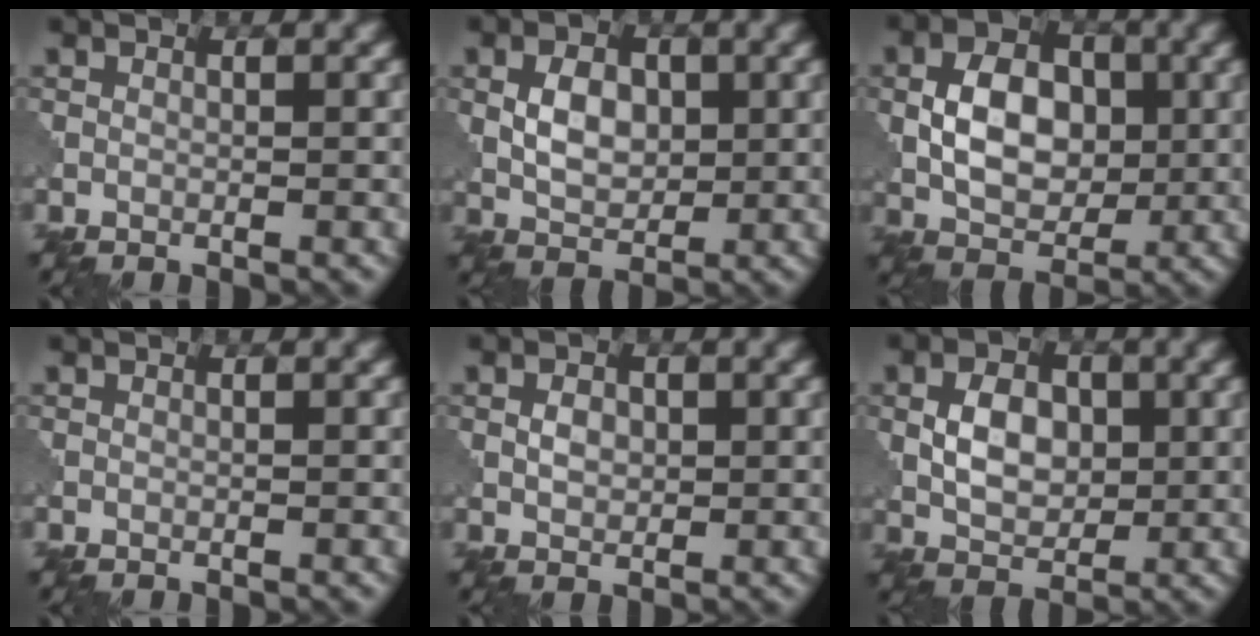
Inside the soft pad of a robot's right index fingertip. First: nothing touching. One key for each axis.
{"total": 3.9, "fx": 0.5, "fy": 2.6, "fz": 2.9, "tx": -0.055, "ty": 0.001, "tz": 0.007}
{"total": 6.4, "fx": 0.2, "fy": 4.3, "fz": 4.7, "tx": -0.078, "ty": 0.000, "tz": 0.003}
{"total": 0.0}
{"total": 1.8, "fx": 0.2, "fy": 1.3, "fz": 1.2, "tx": -0.022, "ty": 0.002, "tz": 0.001}
{"total": 4.5, "fx": 0.4, "fy": 3.1, "fz": 3.3, "tx": -0.058, "ty": 0.001, "tz": 0.005}